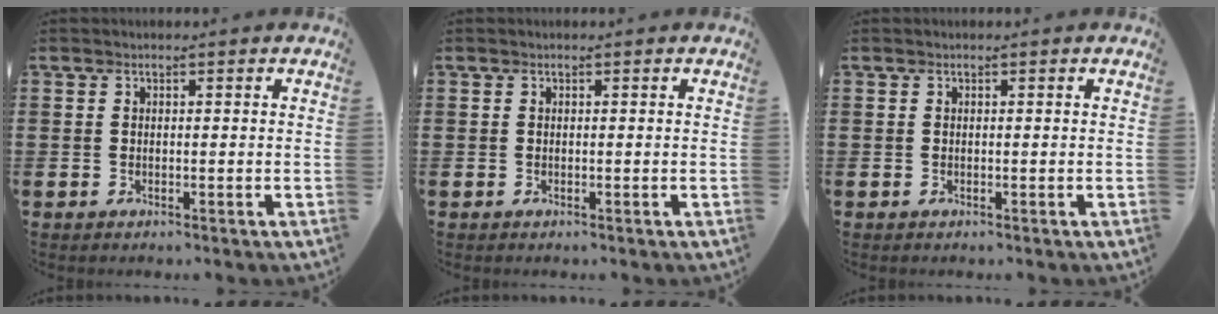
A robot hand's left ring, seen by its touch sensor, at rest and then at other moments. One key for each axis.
{"total": 0.0}
{"total": 0.0}